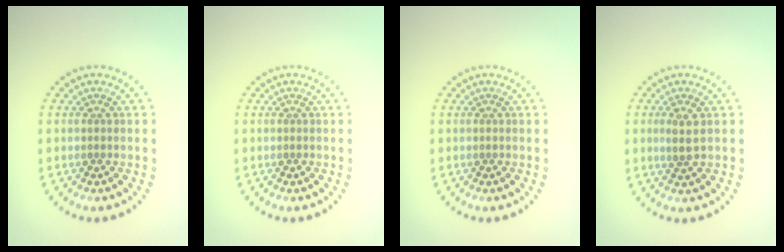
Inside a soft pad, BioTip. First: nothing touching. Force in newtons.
{"total": 0.0}
{"total": 0.0}
{"total": 1.9, "press": 1.8, "slide": 0.7}